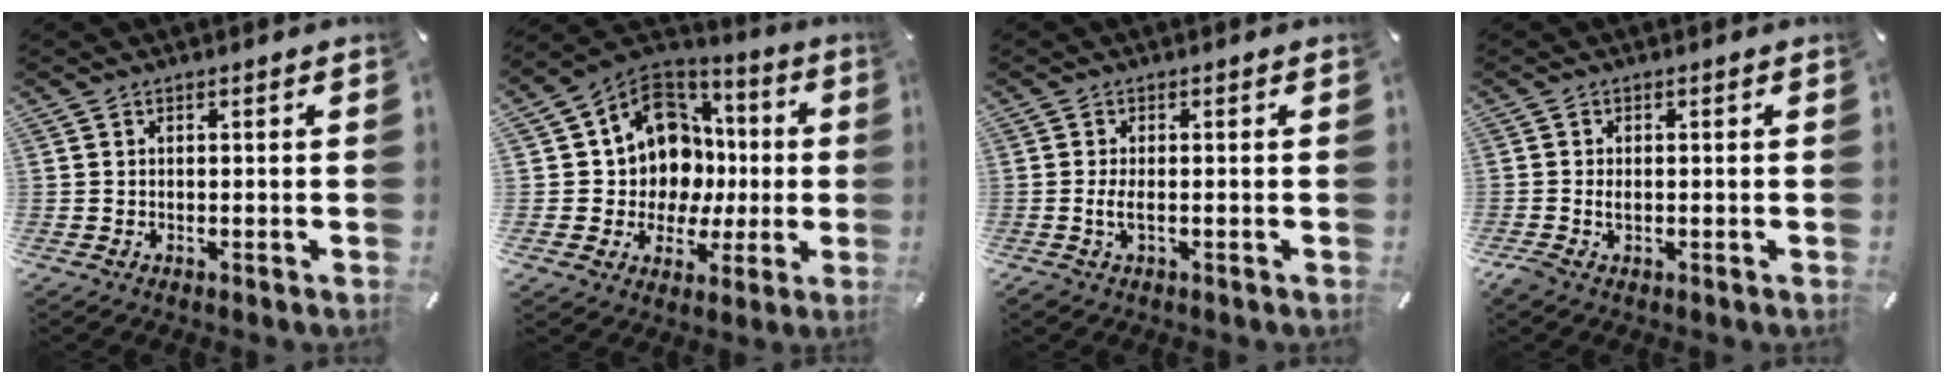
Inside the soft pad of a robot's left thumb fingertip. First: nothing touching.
{"total": 13.4, "force": [2.8, 12.0, 5.2], "torque": [-0.101, -0.036, 0.064]}
{"total": 2.9, "force": [-0.5, 0.9, 2.7], "torque": [-0.060, -0.004, -0.013]}
{"total": 1.5, "force": [-0.3, 0.9, 1.2], "torque": [-0.022, 0.001, -0.006]}